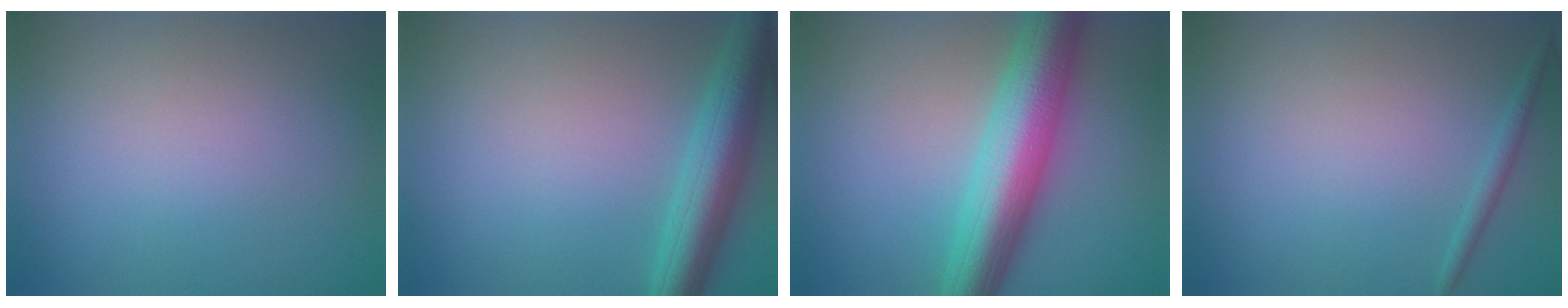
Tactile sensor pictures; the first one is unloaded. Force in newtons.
{"total": 5.6, "press": 5.6, "slide": 0.3}
{"total": 8.6, "press": 8.5, "slide": 0.3}
{"total": 1.0, "press": 1.0, "slide": 0.1}